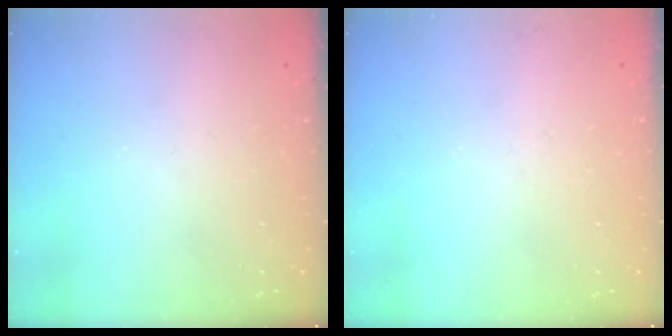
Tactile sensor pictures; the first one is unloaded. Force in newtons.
{"total": 0.0}